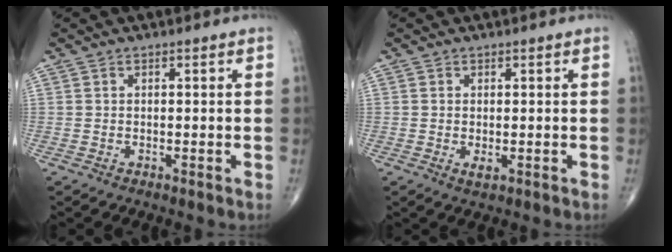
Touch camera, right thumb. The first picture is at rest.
{"total": 1.3, "force": [-0.2, 0.7, 1.1], "torque": [-0.019, -0.004, -0.001]}